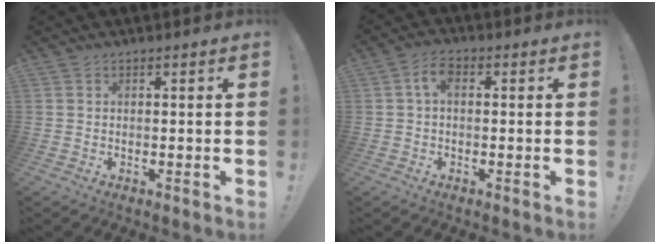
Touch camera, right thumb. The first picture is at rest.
{"total": 4.7, "force": [0.5, 2.5, 3.9], "torque": [-0.074, 0.015, 0.010]}